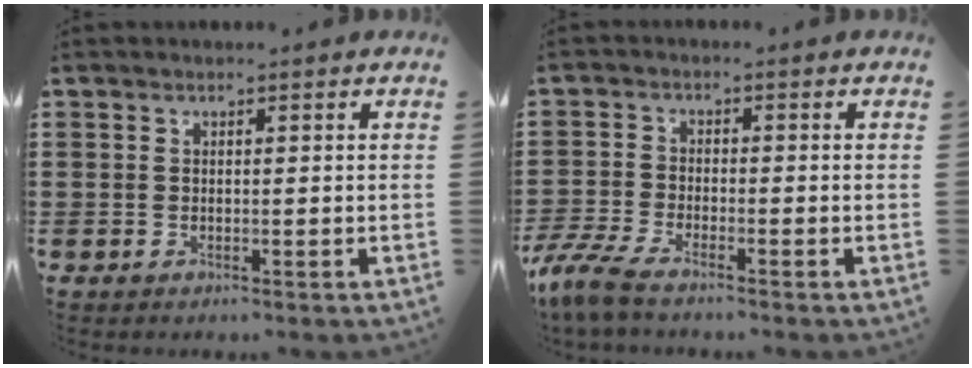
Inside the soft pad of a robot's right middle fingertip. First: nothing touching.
{"total": 4.6, "force": [-3.9, 0.4, 2.4], "torque": [-0.081, -0.020, -0.087]}